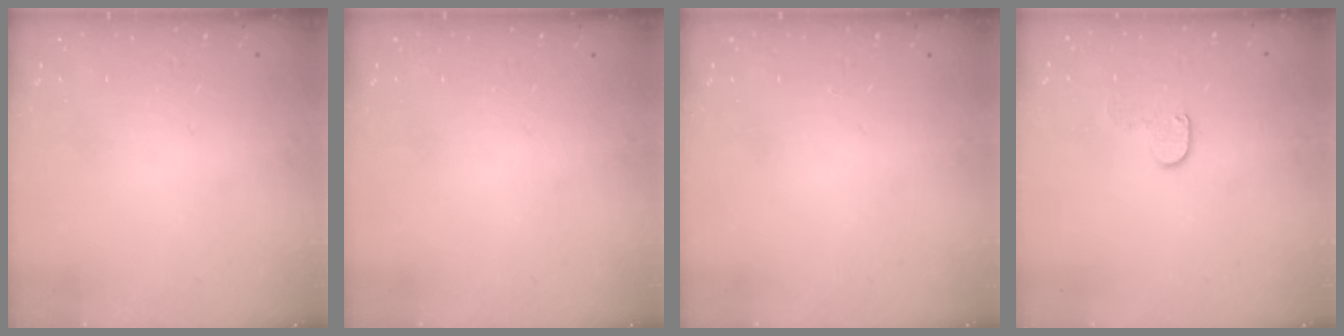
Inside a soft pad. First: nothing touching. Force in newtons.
{"total": 0.0}
{"total": 0.0}
{"total": 4.5, "press": 4.5, "slide": 0.5}